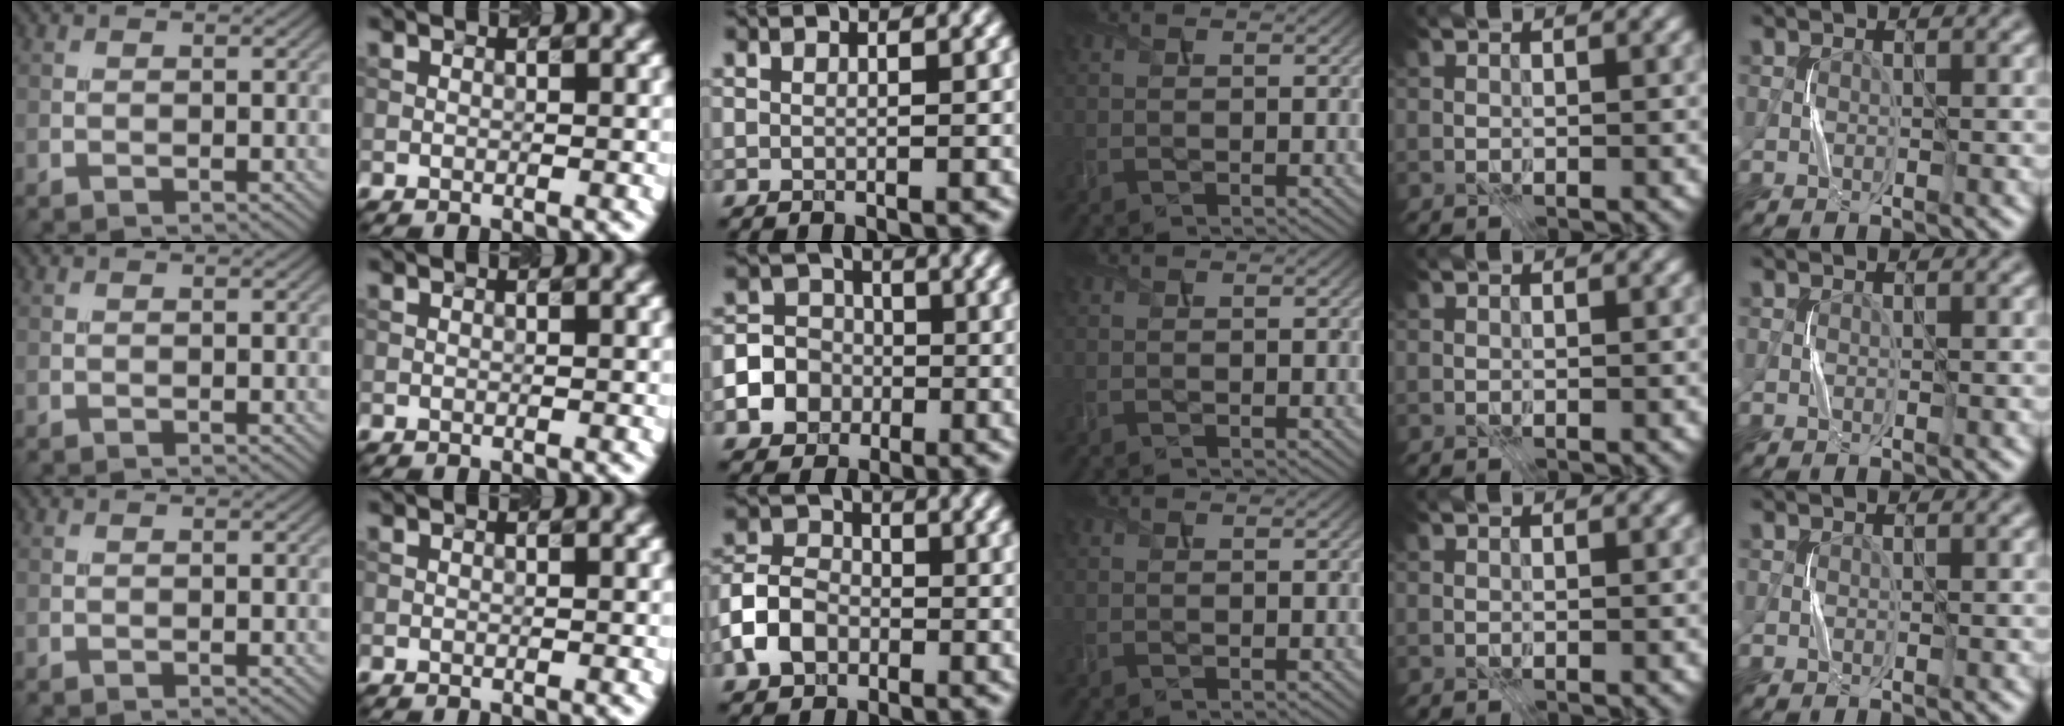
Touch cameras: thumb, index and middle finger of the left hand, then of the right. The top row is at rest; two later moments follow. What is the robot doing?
{"motion": "press", "object": "stapler"}